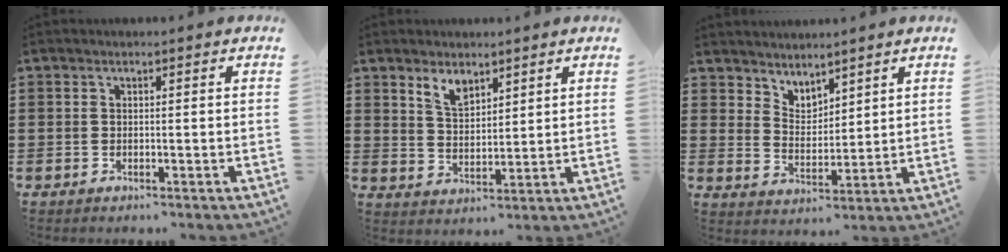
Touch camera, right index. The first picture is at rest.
{"total": 4.1, "force": [3.2, 1.9, 1.8], "torque": [-0.045, 0.002, 0.060]}
{"total": 3.8, "force": [3.6, 1.1, -0.4], "torque": [-0.006, -0.010, 0.069]}